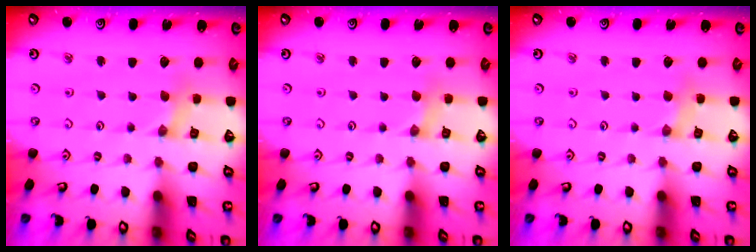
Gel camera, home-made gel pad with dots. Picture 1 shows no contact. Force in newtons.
{"total": 1.1, "press": 1.1, "slide": 0.2}
{"total": 2.2, "press": 2.2, "slide": 0.4}